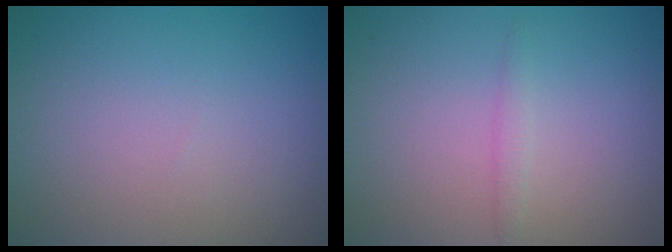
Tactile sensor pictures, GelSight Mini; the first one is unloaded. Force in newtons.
{"total": 0.7, "press": 0.7, "slide": 0.0}